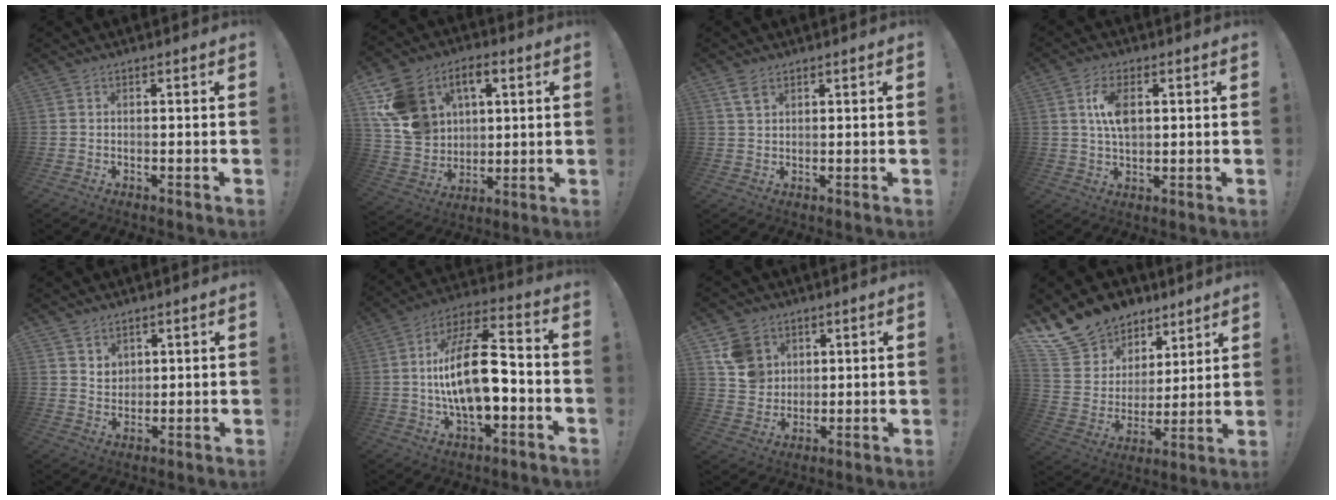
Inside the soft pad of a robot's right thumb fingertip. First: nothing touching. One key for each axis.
{"total": 17.2, "fx": 7.0, "fy": 13.1, "fz": 8.7, "tx": -0.164, "ty": -0.030, "tz": 0.136}
{"total": 3.5, "fx": 2.2, "fy": 1.8, "fz": 2.1, "tx": -0.032, "ty": -0.007, "tz": 0.040}
{"total": 8.4, "fx": 1.9, "fy": 4.6, "fz": 6.7, "tx": -0.120, "ty": -0.004, "tz": 0.029}
{"total": 4.1, "fx": 3.0, "fy": 2.7, "fz": 0.7, "tx": 0.000, "ty": -0.027, "tz": 0.052}
{"total": 19.1, "fx": -1.9, "fy": 8.5, "fz": 17.0, "tx": -0.302, "ty": 0.008, "tz": -0.036}
{"total": 10.2, "fx": 4.7, "fy": 8.4, "fz": 3.3, "tx": -0.042, "ty": -0.017, "tz": 0.099}
{"total": 14.4, "fx": 10.4, "fy": 9.5, "fz": 3.0, "tx": -0.056, "ty": -0.076, "tz": 0.215}